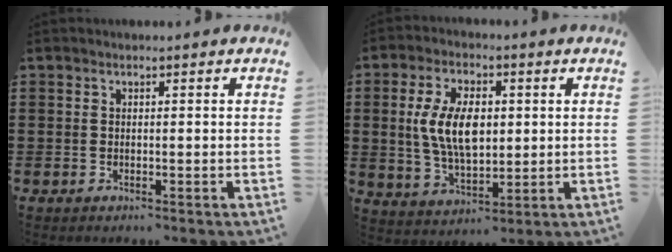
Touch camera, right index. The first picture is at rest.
{"total": 9.1, "force": [1.0, 5.0, 7.6], "torque": [-0.161, 0.005, 0.013]}